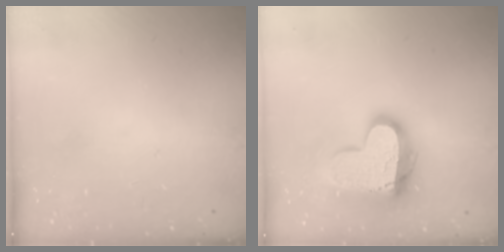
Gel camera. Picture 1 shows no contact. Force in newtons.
{"total": 16.2, "press": 16.1, "slide": 1.4}